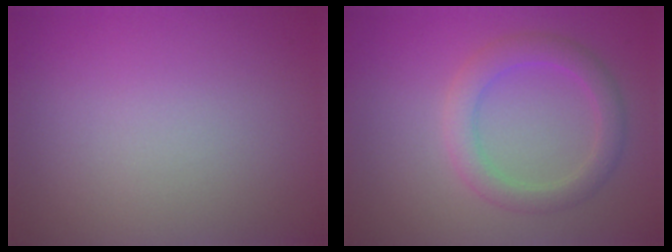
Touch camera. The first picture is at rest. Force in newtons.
{"total": 3.2, "press": 3.2, "slide": 0.4}